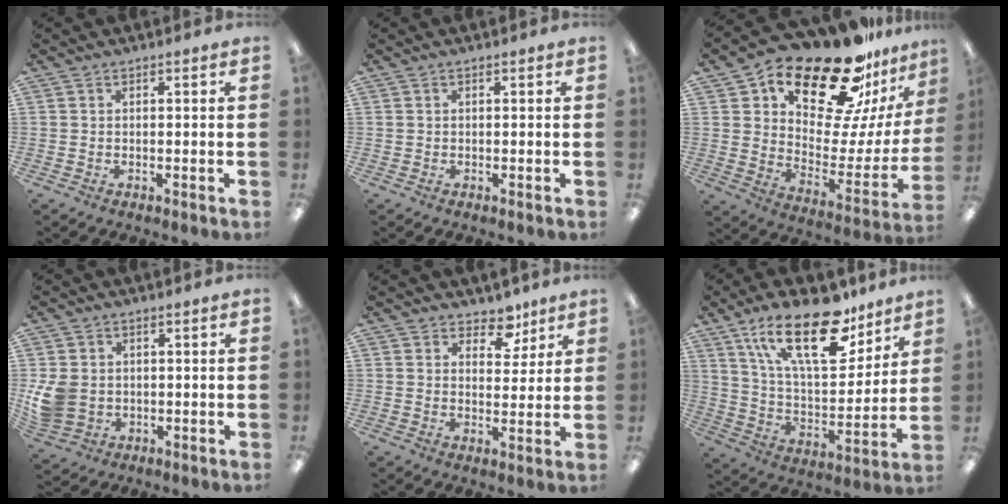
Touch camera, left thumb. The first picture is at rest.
{"total": 0.0}
{"total": 24.4, "force": [18.9, 9.0, 12.5], "torque": [-0.191, -0.131, 0.318]}
{"total": 7.6, "force": [0.2, 6.5, 4.0], "torque": [-0.092, 0.011, 0.009]}
{"total": 6.7, "force": [4.9, 3.8, 2.3], "torque": [-0.023, -0.025, 0.085]}
{"total": 23.6, "force": [14.3, 10.1, 15.8], "torque": [-0.267, -0.071, 0.244]}